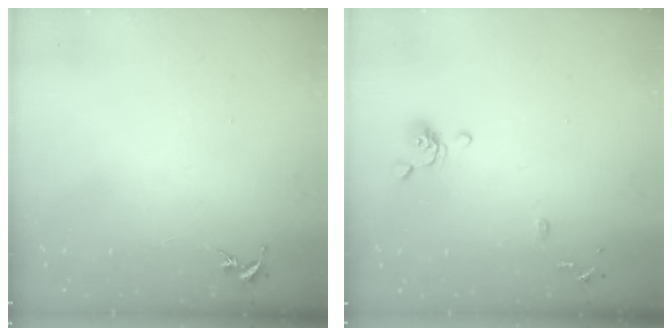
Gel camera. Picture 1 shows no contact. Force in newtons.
{"total": 9.1, "press": 9.0, "slide": 1.4}